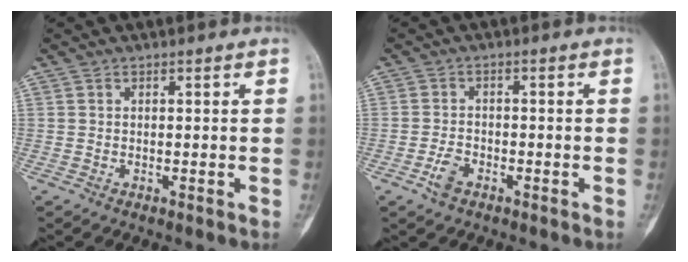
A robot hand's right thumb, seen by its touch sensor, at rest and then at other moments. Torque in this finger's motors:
{"motor_torque": [0.74, 0.56, 0.36, -0.47, 0.21]}